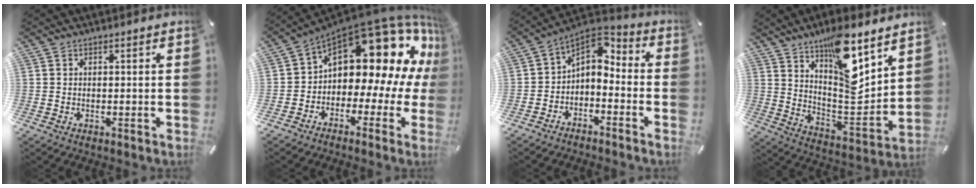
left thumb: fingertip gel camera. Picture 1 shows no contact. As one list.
[{"total": 18.8, "force": [8.2, 10.4, 13.2], "torque": [-0.198, -0.071, 0.141]}, {"total": 4.8, "force": [-0.3, 4.2, 2.3], "torque": [-0.043, -0.006, -0.009]}, {"total": 15.7, "force": [11.4, 4.8, 9.8], "torque": [-0.139, -0.090, 0.191]}]